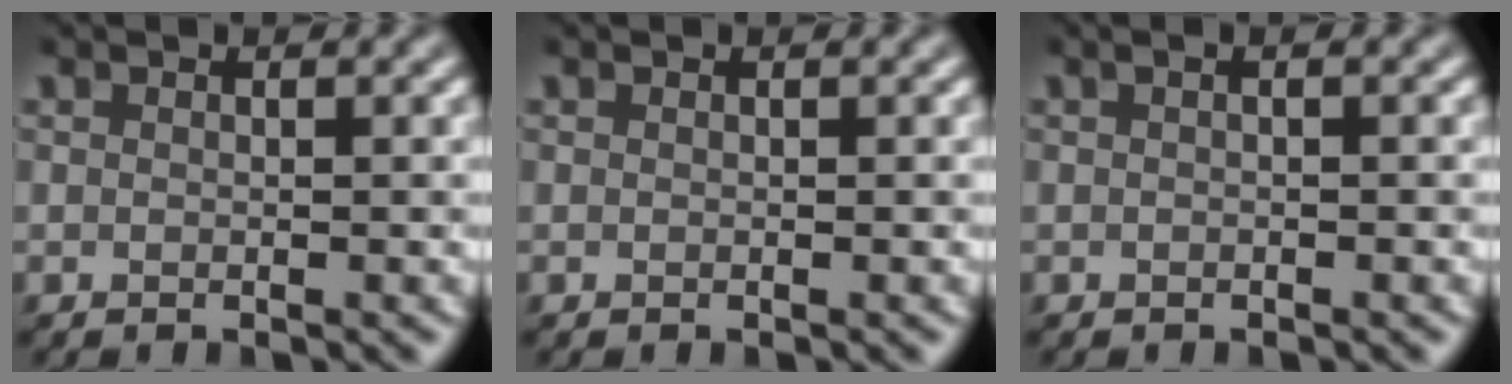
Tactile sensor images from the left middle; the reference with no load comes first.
{"total": 0.0}
{"total": 0.8, "force": [0.2, 0.2, 0.8], "torque": [-0.014, -0.002, -0.004]}